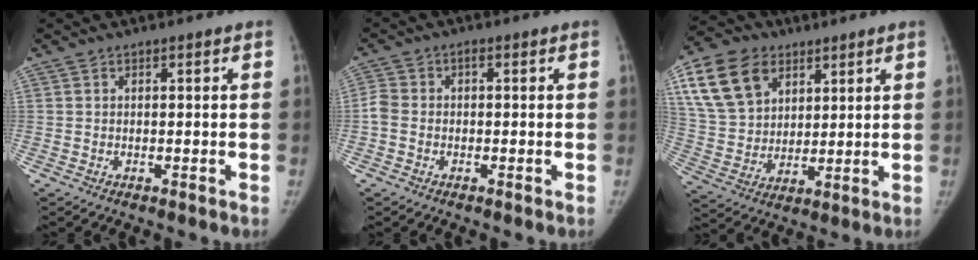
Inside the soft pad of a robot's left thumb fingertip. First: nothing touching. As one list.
[{"total": 3.3, "force": [-1.0, 2.4, 2.0], "torque": [-0.046, 0.010, -0.027]}, {"total": 17.5, "force": [8.0, 12.4, 9.4], "torque": [-0.172, -0.009, 0.152]}]